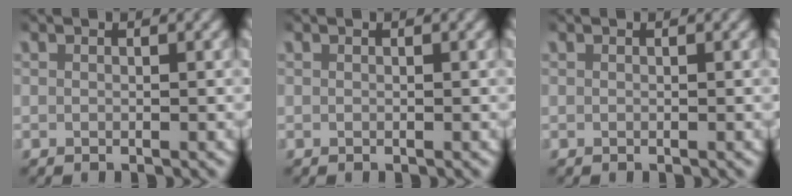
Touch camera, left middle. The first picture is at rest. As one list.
[{"total": 0.0}, {"total": 0.0}]